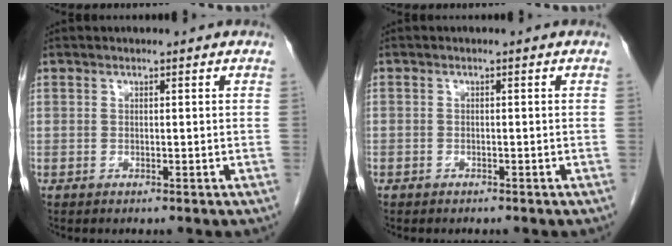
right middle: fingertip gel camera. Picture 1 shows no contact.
{"total": 0.9, "force": [-0.7, 0.6, 0.1], "torque": [-0.007, 0.003, -0.012]}